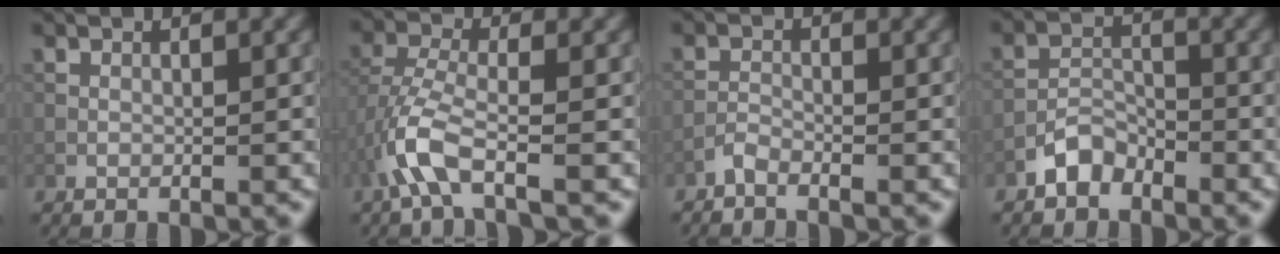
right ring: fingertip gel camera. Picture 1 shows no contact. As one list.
[{"total": 4.4, "force": [-2.4, 1.3, 3.5], "torque": [-0.082, 0.003, -0.058]}, {"total": 1.1, "force": [-1.1, 0.1, 0.4], "torque": [-0.009, 0.004, -0.026]}, {"total": 2.7, "force": [-2.1, 1.4, 1.0], "torque": [-0.012, 0.013, -0.044]}]